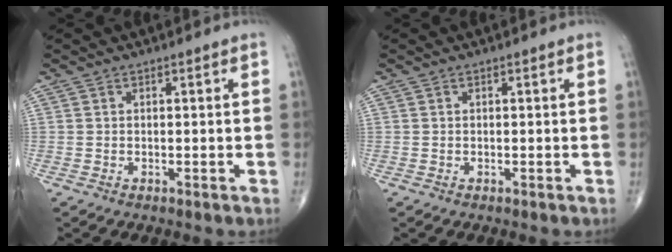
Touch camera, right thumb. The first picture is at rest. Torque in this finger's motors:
{"motor_torque": [0.04, 0.03, -0.09, -0.08, 0.03]}